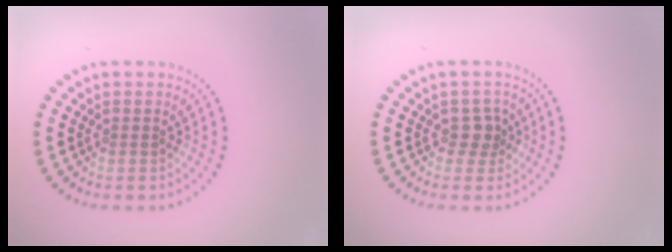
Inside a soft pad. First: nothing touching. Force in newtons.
{"total": 1.6, "press": 1.3, "slide": 1.0}